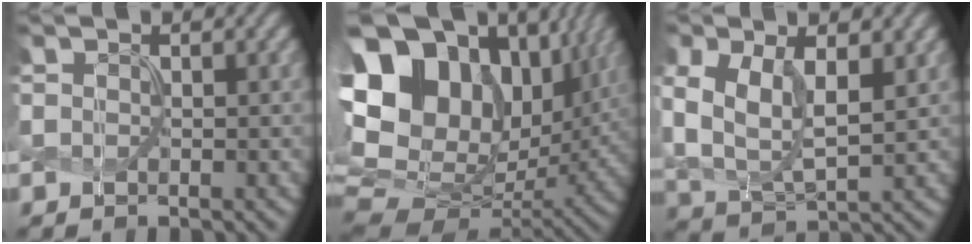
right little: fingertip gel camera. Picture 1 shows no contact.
{"total": 18.2, "force": [6.1, 12.6, 11.6], "torque": [-0.240, 0.034, 0.115]}
{"total": 7.9, "force": [1.5, 4.5, 6.3], "torque": [-0.140, -0.005, 0.027]}